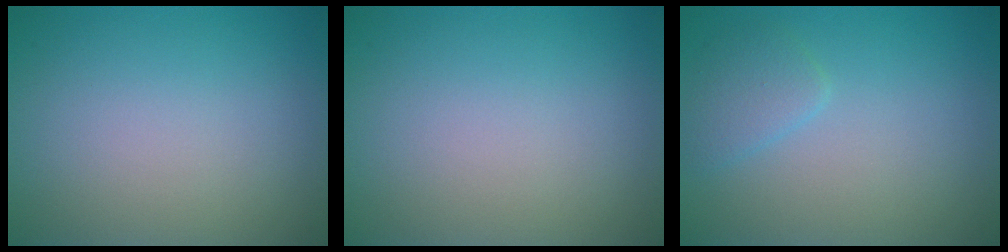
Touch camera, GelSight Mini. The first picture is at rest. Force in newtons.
{"total": 0.0}
{"total": 1.8, "press": 1.8, "slide": 0.1}